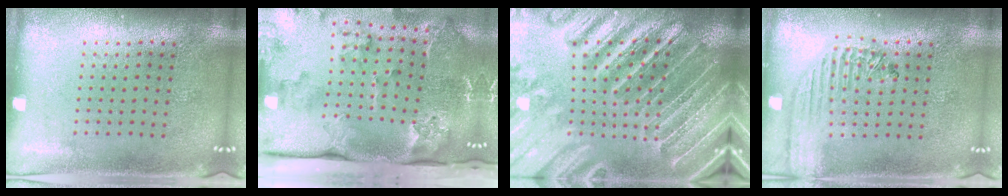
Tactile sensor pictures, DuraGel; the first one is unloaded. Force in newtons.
{"total": 3.9, "press": 2.7, "slide": 2.7}
{"total": 4.3, "press": 4.0, "slide": 1.3}
{"total": 1.9, "press": 1.7, "slide": 0.7}